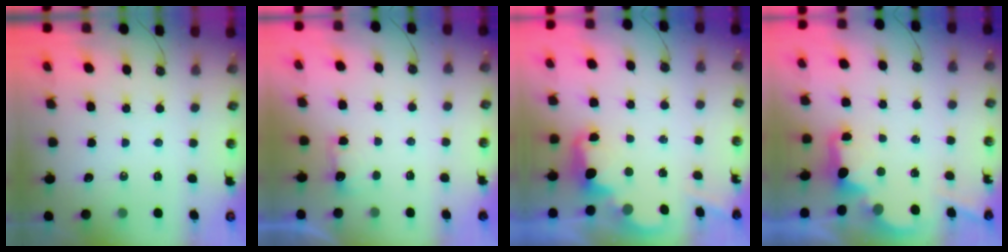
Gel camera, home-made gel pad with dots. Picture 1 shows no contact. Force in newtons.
{"total": 2.3, "press": 2.2, "slide": 0.9}
{"total": 2.3, "press": 2.2, "slide": 0.5}
{"total": 2.7, "press": 2.5, "slide": 0.8}